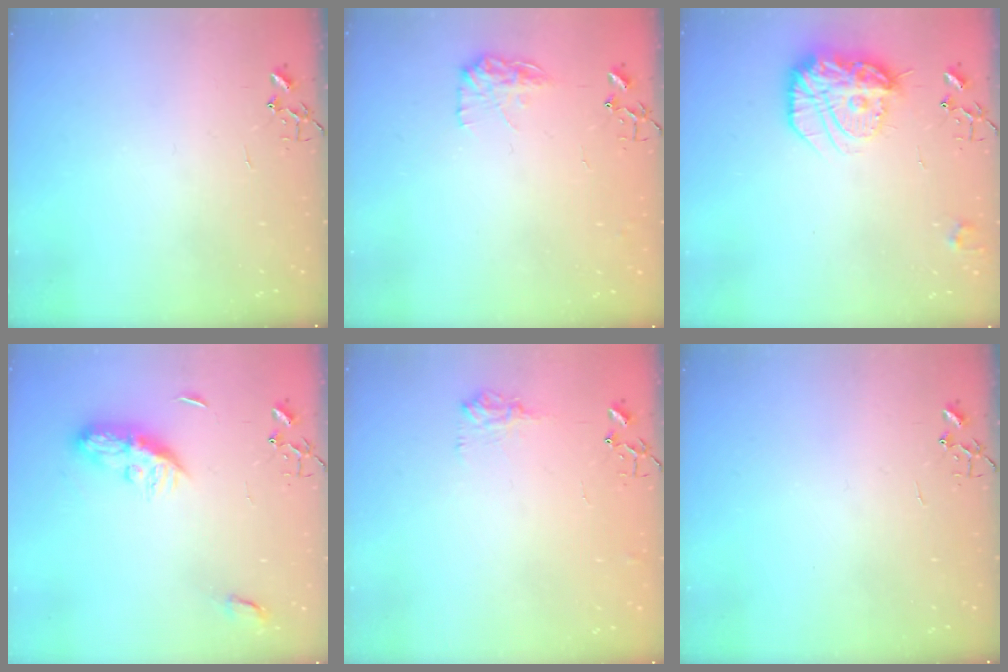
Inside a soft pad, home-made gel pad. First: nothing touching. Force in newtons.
{"total": 10.1, "press": 10.1, "slide": 0.4}
{"total": 19.8, "press": 19.7, "slide": 1.6}
{"total": 9.0, "press": 9.0, "slide": 0.1}
{"total": 9.0, "press": 9.0, "slide": 0.5}
{"total": 0.0}